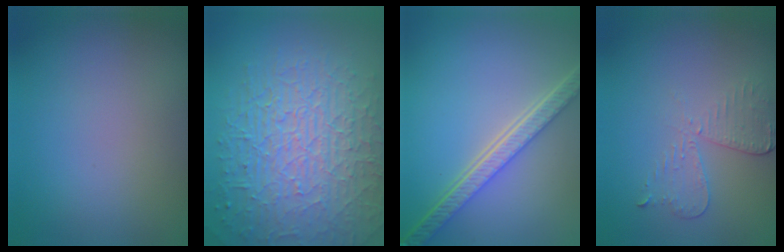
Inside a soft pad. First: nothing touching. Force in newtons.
{"total": 10.2, "press": 6.7, "slide": 7.8}
{"total": 5.5, "press": 4.1, "slide": 3.6}
{"total": 3.0, "press": 2.6, "slide": 1.5}